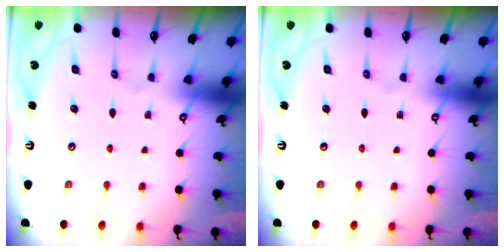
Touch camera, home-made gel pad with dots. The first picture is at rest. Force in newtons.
{"total": 0.0}